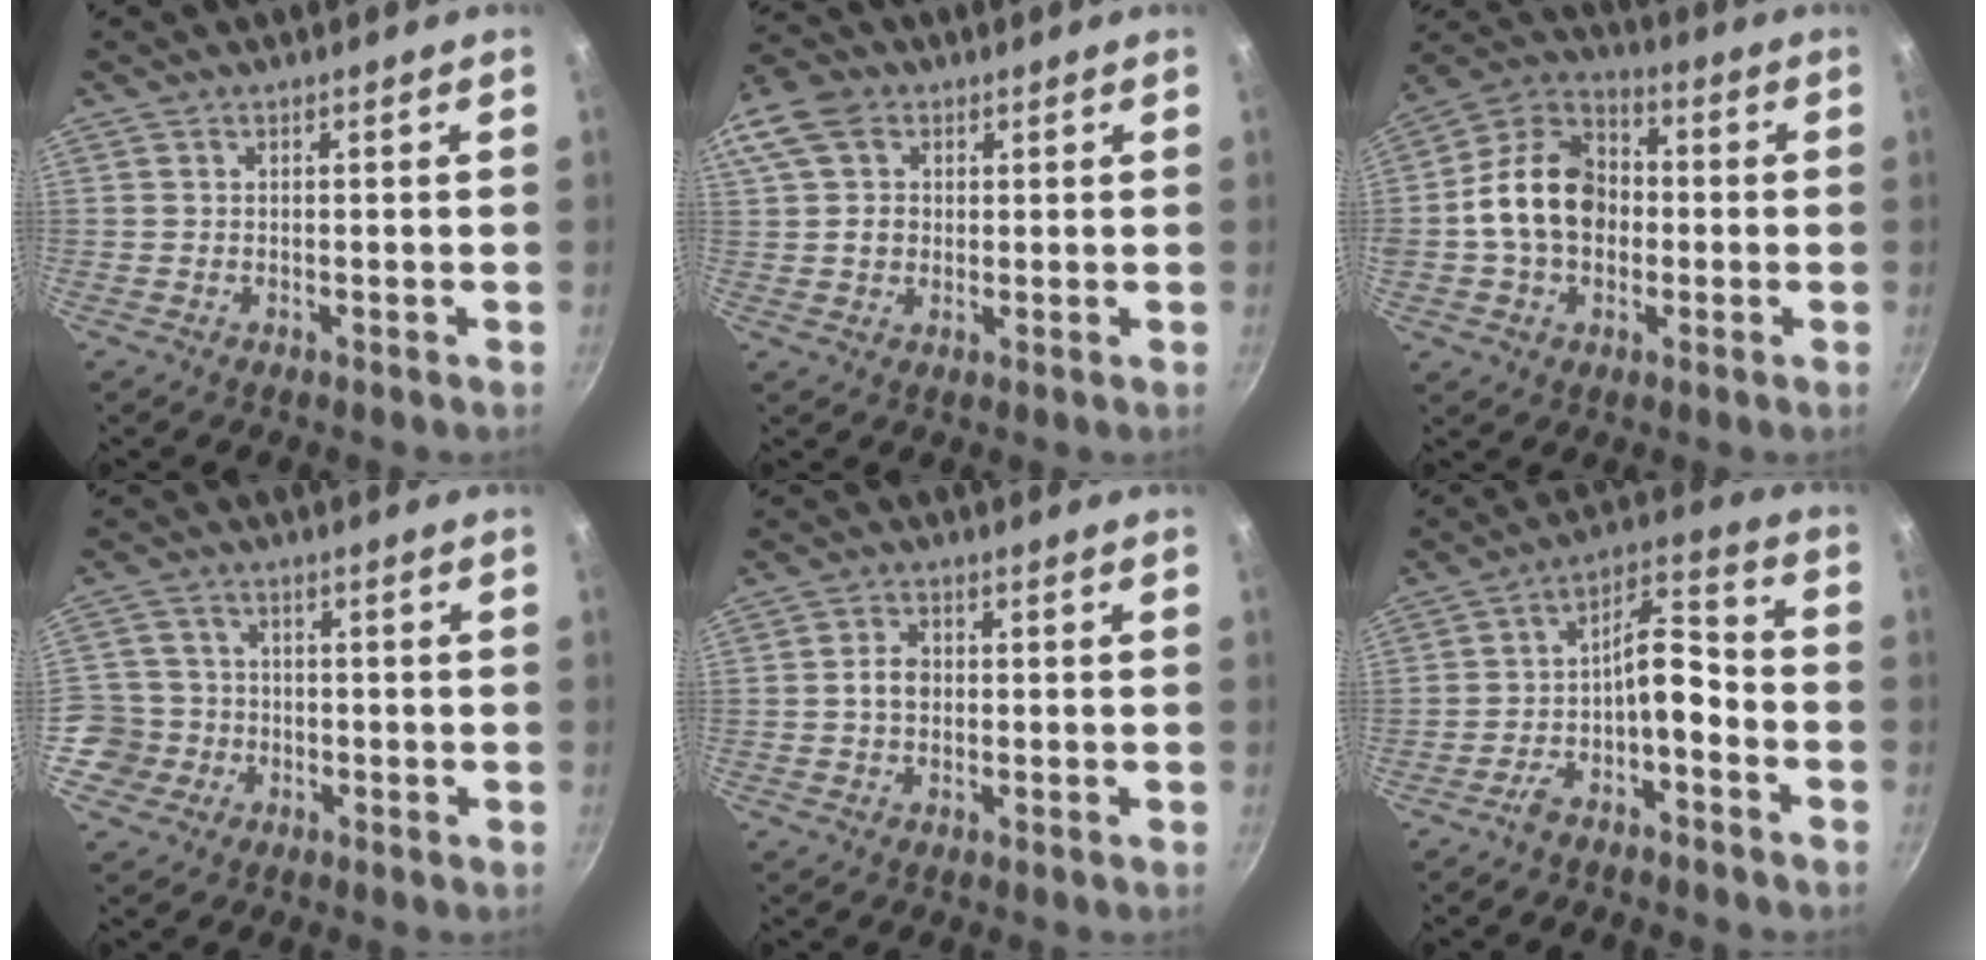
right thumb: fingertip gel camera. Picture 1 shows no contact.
{"total": 14.7, "force": [4.7, 11.6, 7.8], "torque": [-0.176, 0.027, 0.080]}
{"total": 16.0, "force": [-0.7, 12.2, 10.4], "torque": [-0.148, 0.035, -0.027]}
{"total": 7.2, "force": [-2.2, 6.8, 1.0], "torque": [0.014, 0.028, -0.046]}
{"total": 3.7, "force": [0.0, 2.8, 2.4], "torque": [-0.028, 0.009, -0.004]}
{"total": 9.3, "force": [-4.3, 4.0, 7.3], "torque": [-0.118, 0.069, -0.073]}